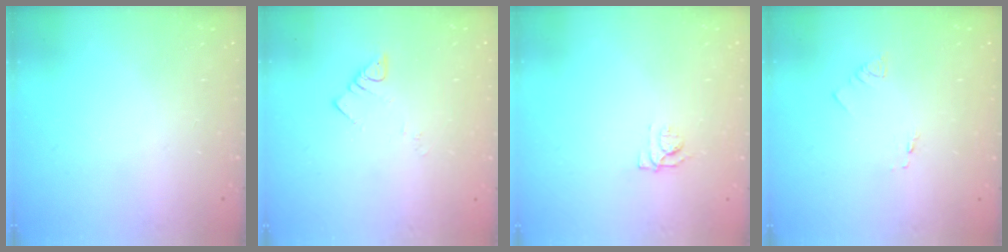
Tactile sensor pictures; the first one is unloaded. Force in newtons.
{"total": 3.6, "press": 3.6, "slide": 0.6}
{"total": 6.2, "press": 6.1, "slide": 0.7}
{"total": 1.3, "press": 1.2, "slide": 0.1}